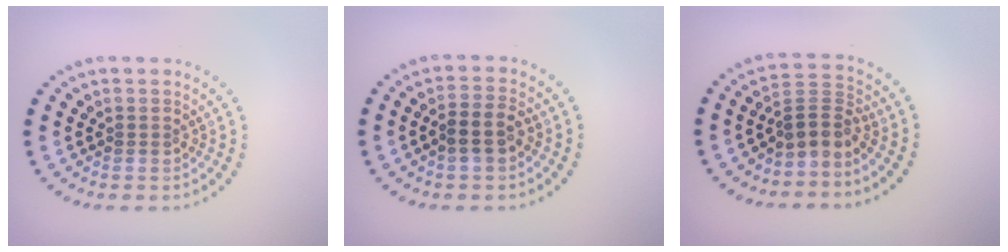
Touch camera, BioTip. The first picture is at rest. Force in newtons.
{"total": 2.6, "press": 2.4, "slide": 0.9}
{"total": 2.8, "press": 2.0, "slide": 1.9}